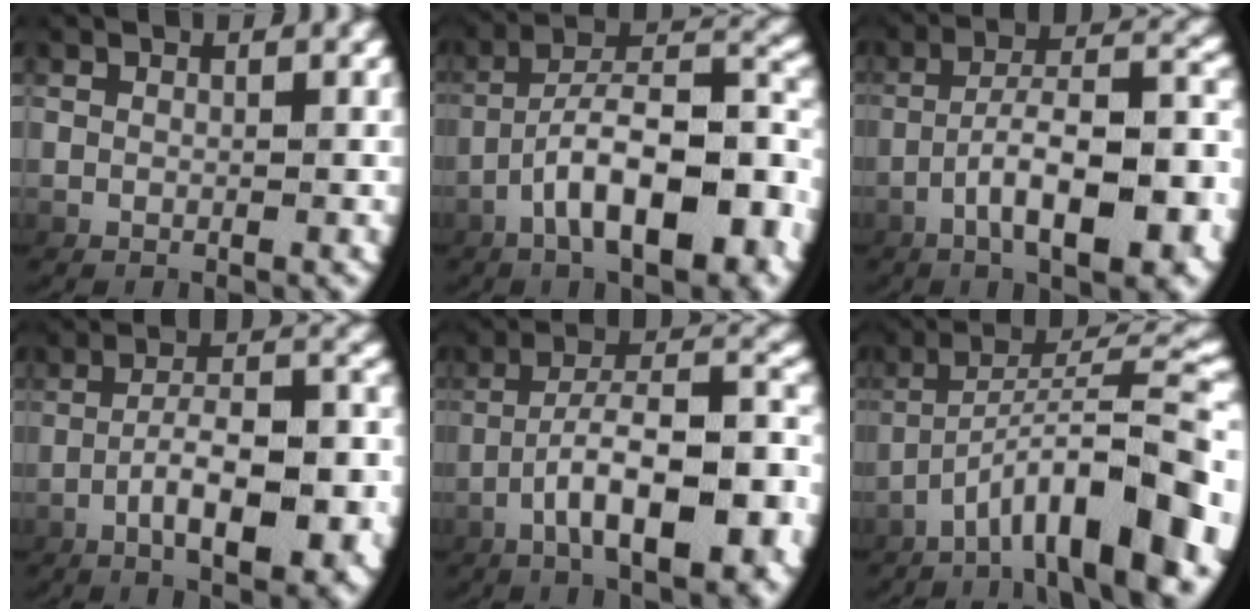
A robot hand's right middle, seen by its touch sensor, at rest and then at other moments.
{"total": 7.8, "force": [-2.8, 2.9, 6.6], "torque": [-0.107, 0.005, -0.039]}
{"total": 7.2, "force": [-3.0, 2.0, 6.2], "torque": [-0.099, 0.007, -0.043]}
{"total": 6.6, "force": [-3.0, 2.0, 5.5], "torque": [-0.083, -0.002, -0.042]}
{"total": 7.9, "force": [-3.1, 2.6, 6.8], "torque": [-0.107, 0.008, -0.045]}
{"total": 9.5, "force": [-4.1, 3.0, 8.0], "torque": [-0.123, -0.007, -0.052]}